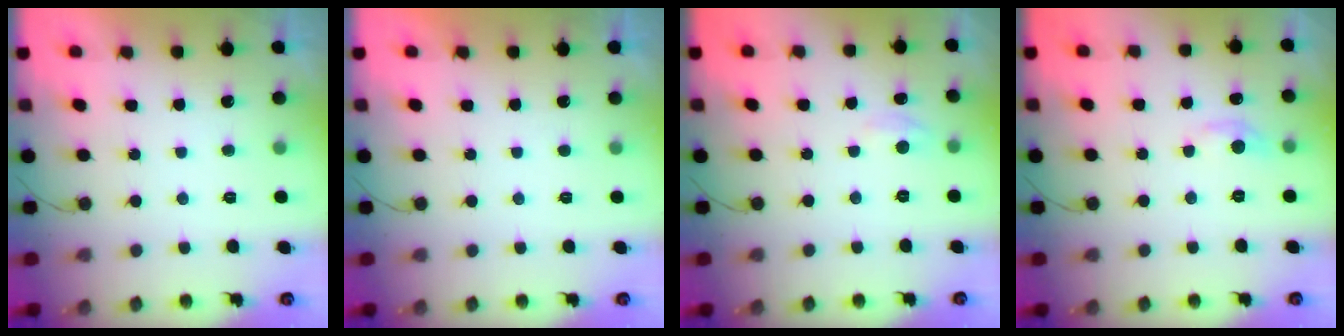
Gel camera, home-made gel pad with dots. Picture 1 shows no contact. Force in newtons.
{"total": 0.0}
{"total": 3.2, "press": 3.1, "slide": 0.4}
{"total": 5.3, "press": 5.2, "slide": 0.9}